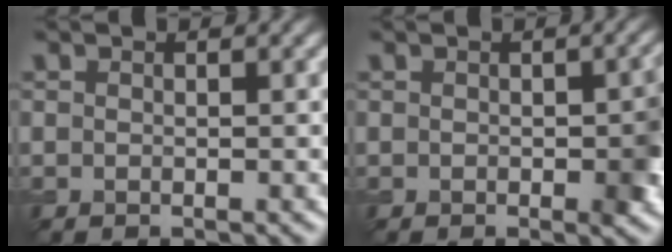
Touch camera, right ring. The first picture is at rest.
{"total": 2.9, "force": [-0.4, 1.0, 2.7], "torque": [-0.032, -0.001, -0.005]}